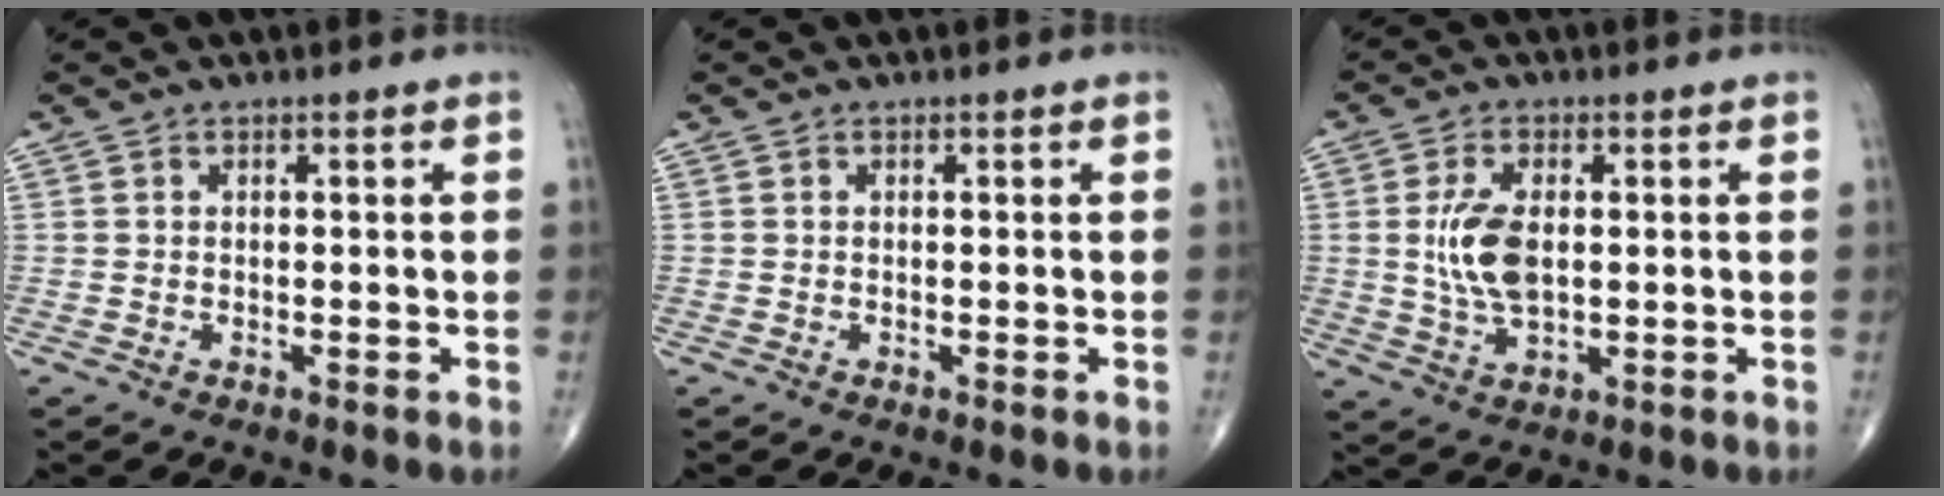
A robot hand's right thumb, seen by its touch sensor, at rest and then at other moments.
{"total": 0.0}
{"total": 8.3, "force": [0.7, 4.2, 7.1], "torque": [-0.147, -0.005, 0.017]}